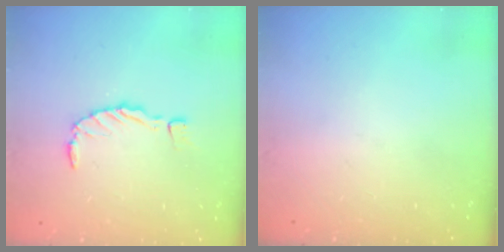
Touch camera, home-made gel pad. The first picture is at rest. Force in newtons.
{"total": 0.0}